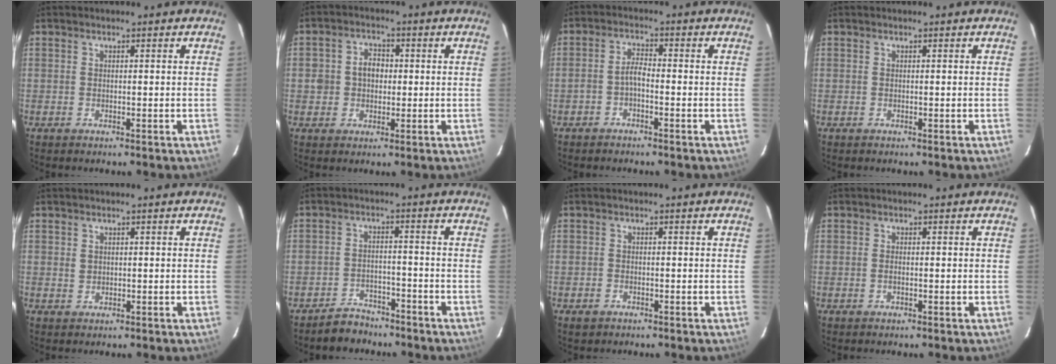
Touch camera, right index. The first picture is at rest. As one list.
[{"total": 5.0, "force": [-0.1, 4.4, 2.4], "torque": [-0.046, 0.016, 0.001]}, {"total": 2.8, "force": [-1.5, 1.0, 2.1], "torque": [-0.052, 0.011, -0.032]}, {"total": 0.0}, {"total": 1.1, "force": [0.3, 1.0, 0.3], "torque": [-0.002, 0.004, 0.005]}, {"total": 5.8, "force": [-5.0, 2.8, 0.9], "torque": [-0.039, 0.016, -0.073]}, {"total": 1.6, "force": [-1.0, 1.2, 0.4], "torque": [-0.011, 0.002, -0.013]}, {"total": 0.9, "force": [-0.2, 0.5, 0.8], "torque": [-0.017, 0.000, -0.005]}]